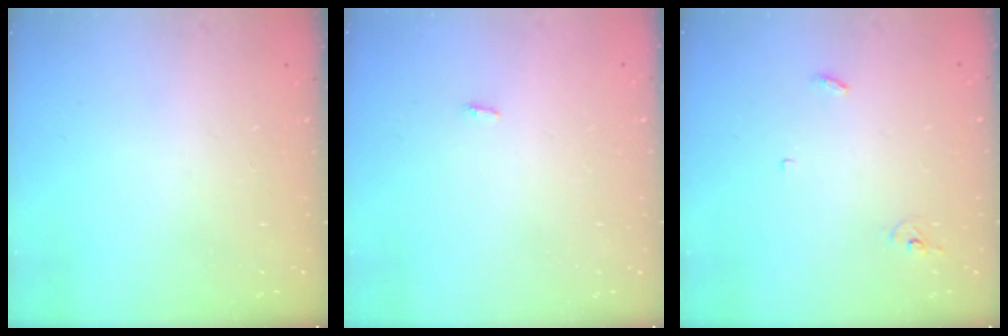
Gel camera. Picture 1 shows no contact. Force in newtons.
{"total": 2.8, "press": 1.8, "slide": 2.2}
{"total": 2.9, "press": 2.9, "slide": 0.2}